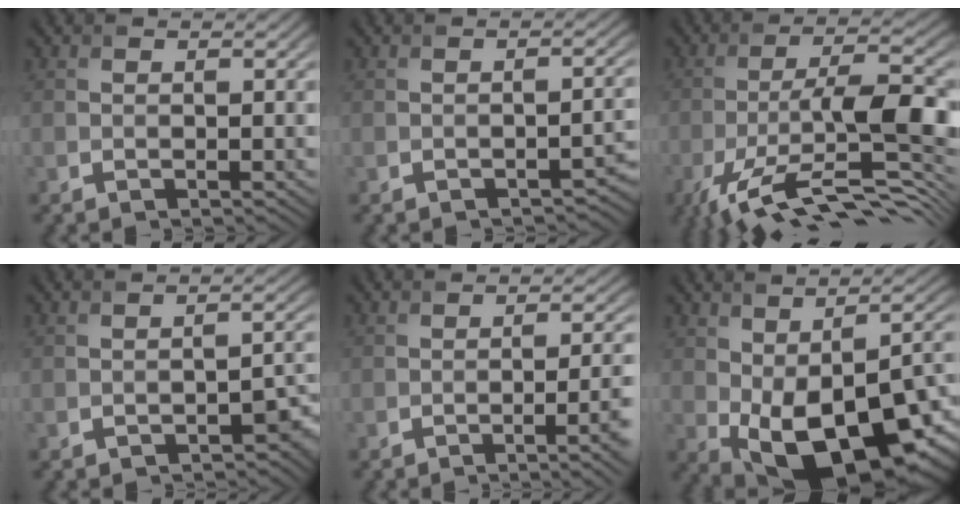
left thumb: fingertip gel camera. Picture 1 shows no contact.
{"total": 2.2, "force": [-1.6, 0.7, 1.3], "torque": [-0.016, 0.000, -0.016]}
{"total": 14.3, "force": [-6.6, 4.3, 12.0], "torque": [-0.215, -0.012, -0.117]}
{"total": 4.1, "force": [-2.5, 1.8, 2.7], "torque": [-0.027, -0.005, -0.031]}
{"total": 5.1, "force": [-1.8, 1.4, 4.6], "torque": [-0.057, 0.000, -0.025]}
{"total": 18.1, "force": [-4.9, 9.6, 14.6], "torque": [-0.211, -0.032, -0.054]}